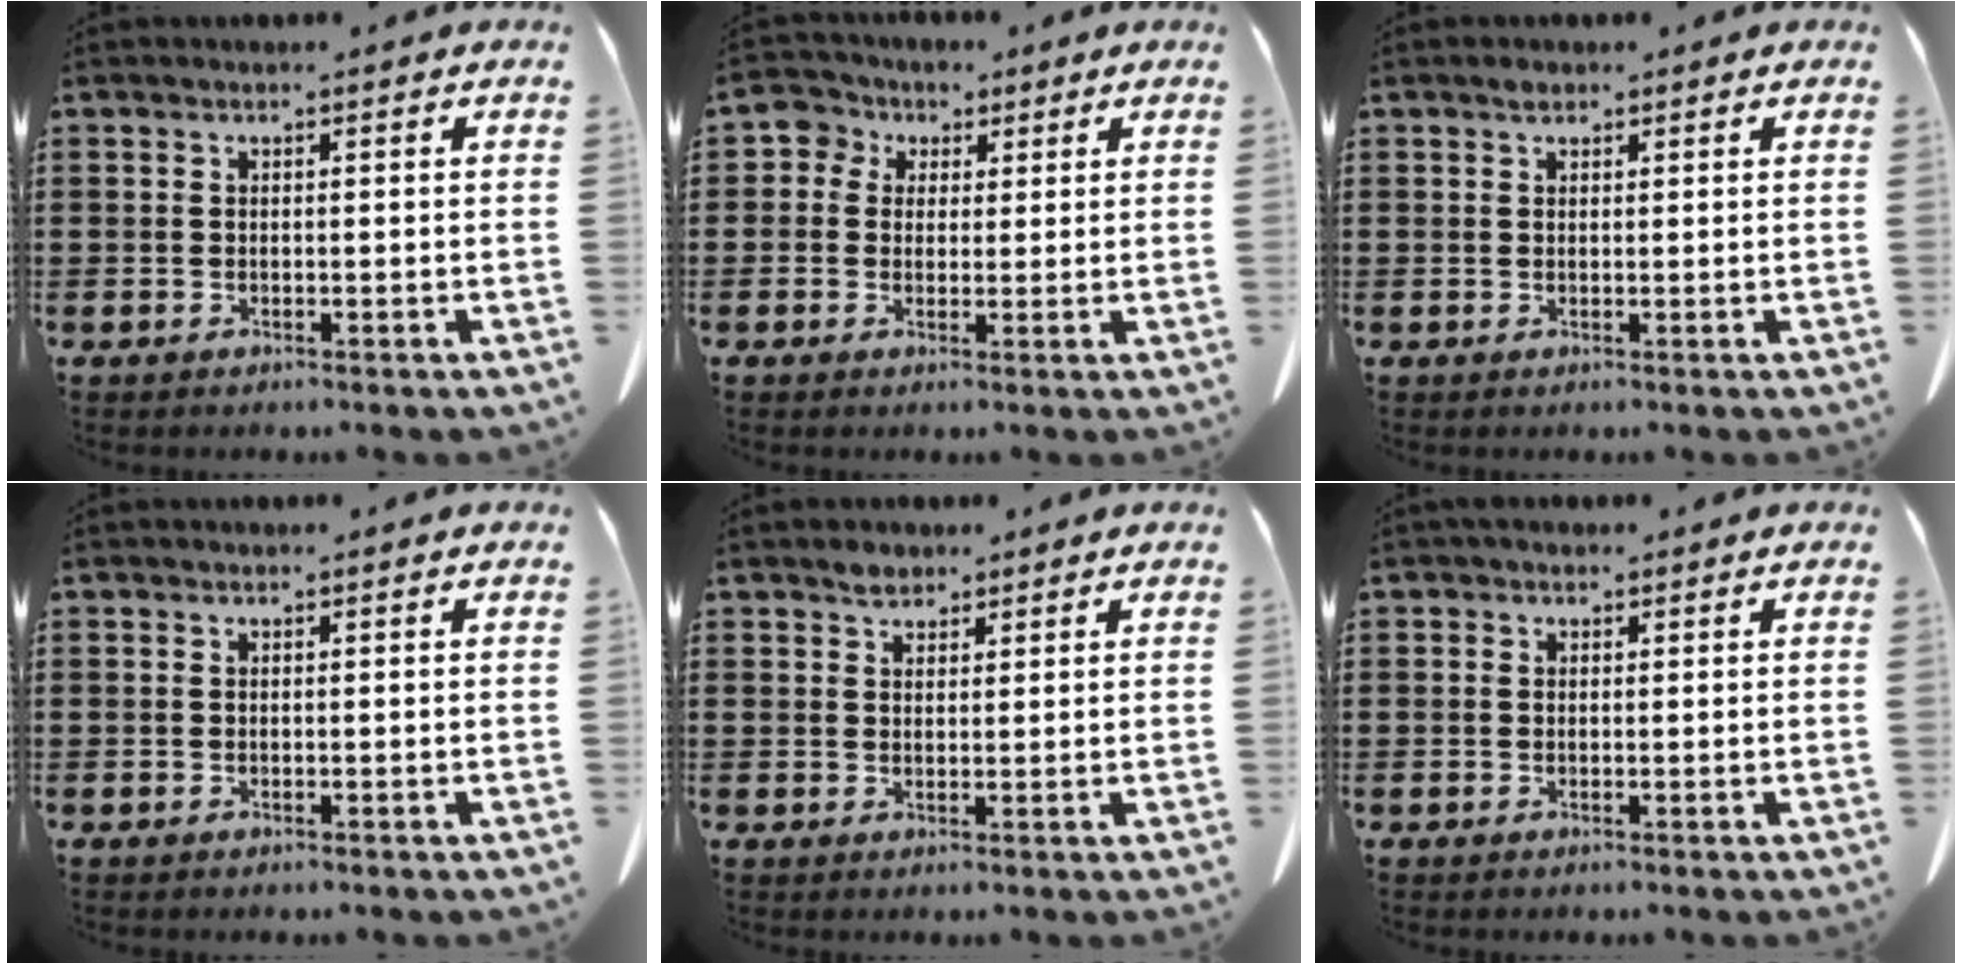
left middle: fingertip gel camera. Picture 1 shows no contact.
{"total": 3.6, "force": [1.2, 3.4, 0.5], "torque": [-0.032, 0.006, 0.017]}
{"total": 1.0, "force": [0.7, 0.5, 0.5], "torque": [-0.011, 0.003, 0.013]}
{"total": 0.0}
{"total": 1.8, "force": [1.6, 0.8, 0.5], "torque": [-0.012, 0.002, 0.031]}
{"total": 0.9, "force": [0.3, 0.7, 0.3], "torque": [-0.008, 0.004, 0.006]}